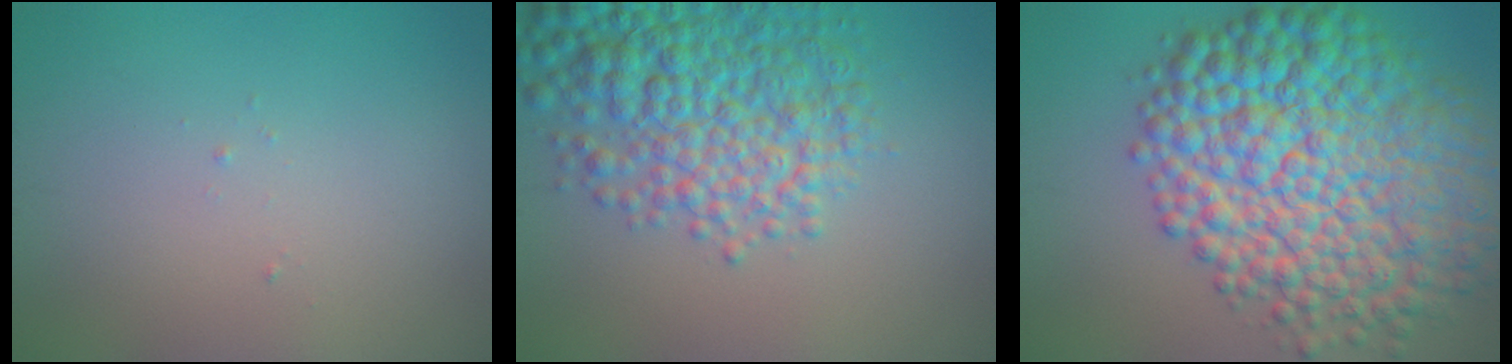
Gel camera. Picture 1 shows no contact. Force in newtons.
{"total": 7.8, "press": 7.7, "slide": 0.2}
{"total": 14.3, "press": 14.3, "slide": 0.2}